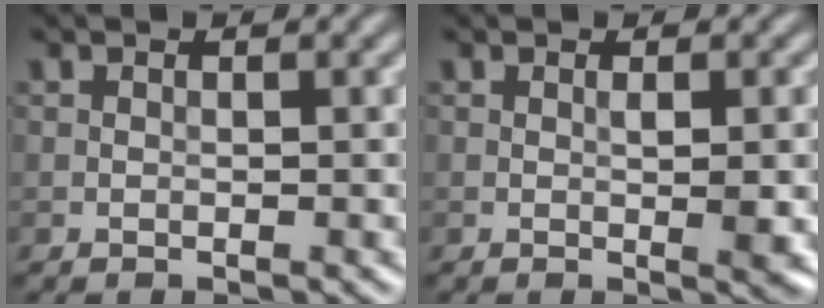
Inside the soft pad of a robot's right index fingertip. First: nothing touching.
{"total": 2.1, "force": [0.0, 0.3, 2.1], "torque": [-0.032, -0.002, 0.000]}